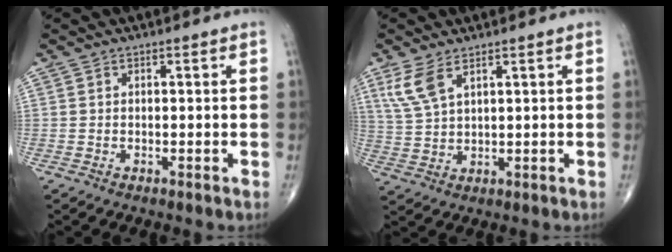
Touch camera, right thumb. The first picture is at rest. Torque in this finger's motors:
{"motor_torque": [-0.69, 0.50, 0.74, 0.23, 0.07]}